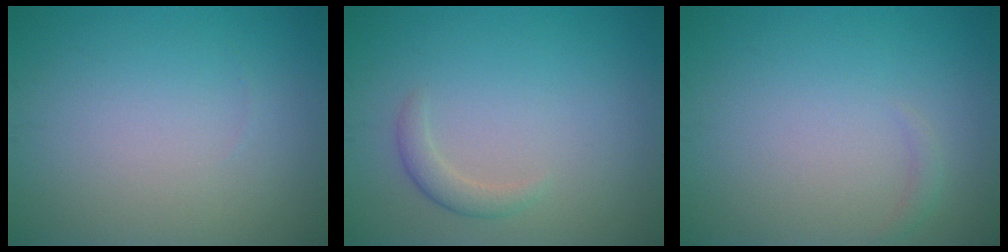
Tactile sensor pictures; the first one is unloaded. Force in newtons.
{"total": 1.5, "press": 1.5, "slide": 0.1}
{"total": 0.7, "press": 0.7, "slide": 0.2}